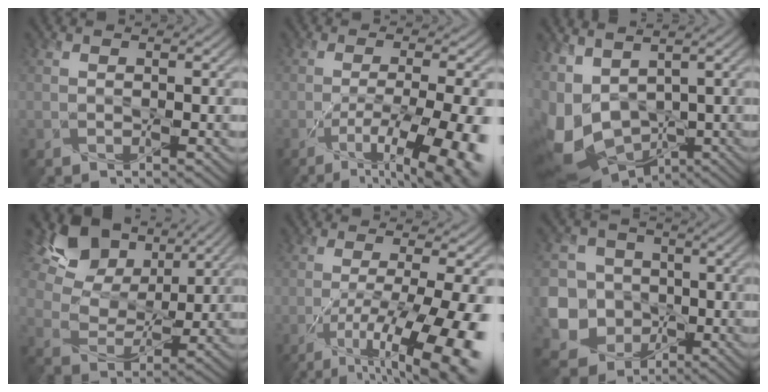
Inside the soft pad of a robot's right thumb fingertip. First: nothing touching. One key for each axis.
{"total": 11.1, "fx": -5.1, "fy": 2.7, "fz": 9.6, "tx": -0.129, "ty": -0.015, "tz": -0.068}
{"total": 11.2, "fx": -1.4, "fy": 7.3, "fz": 8.4, "tx": -0.201, "ty": -0.028, "tz": 0.002}
{"total": 12.9, "fx": 7.0, "fy": 8.1, "fz": 7.1, "tx": -0.163, "ty": 0.019, "tz": 0.118}
{"total": 13.8, "fx": -5.6, "fy": 3.5, "fz": 12.1, "tx": -0.185, "ty": -0.019, "tz": -0.076}
{"total": 9.9, "fx": -2.6, "fy": 9.2, "fz": 2.6, "tx": -0.087, "ty": -0.012, "tz": -0.081}